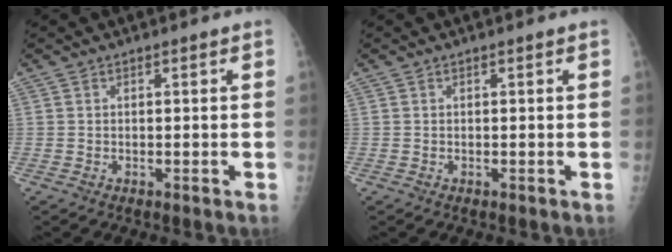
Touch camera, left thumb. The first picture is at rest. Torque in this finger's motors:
{"motor_torque": [-0.21, -0.22, 0.09, -0.09, 0.00]}